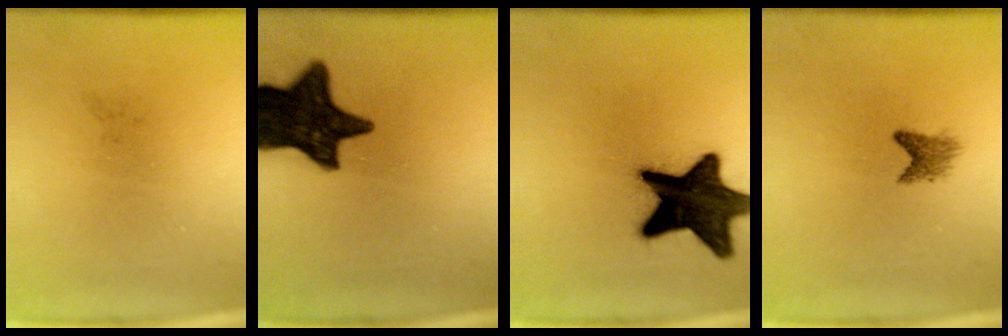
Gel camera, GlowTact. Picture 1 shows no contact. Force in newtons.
{"total": 16.3}
{"total": 19.0}
{"total": 2.1}